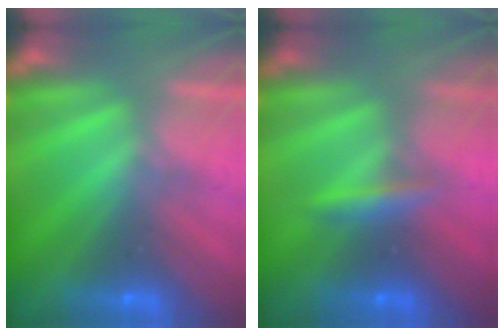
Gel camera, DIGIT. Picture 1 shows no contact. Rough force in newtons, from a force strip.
{"total": 2.4}